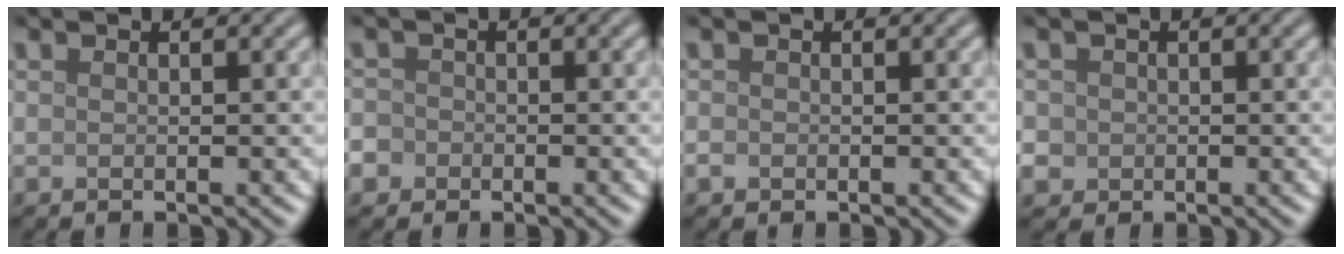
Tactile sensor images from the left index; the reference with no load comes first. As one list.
[{"total": 2.8, "force": [-1.3, 2.4, 0.6], "torque": [0.001, 0.002, -0.034]}, {"total": 0.5, "force": [-0.3, 0.4, 0.2], "torque": [-0.001, -0.003, -0.005]}, {"total": 2.8, "force": [-0.3, 2.6, 0.8], "torque": [-0.014, 0.004, -0.010]}]